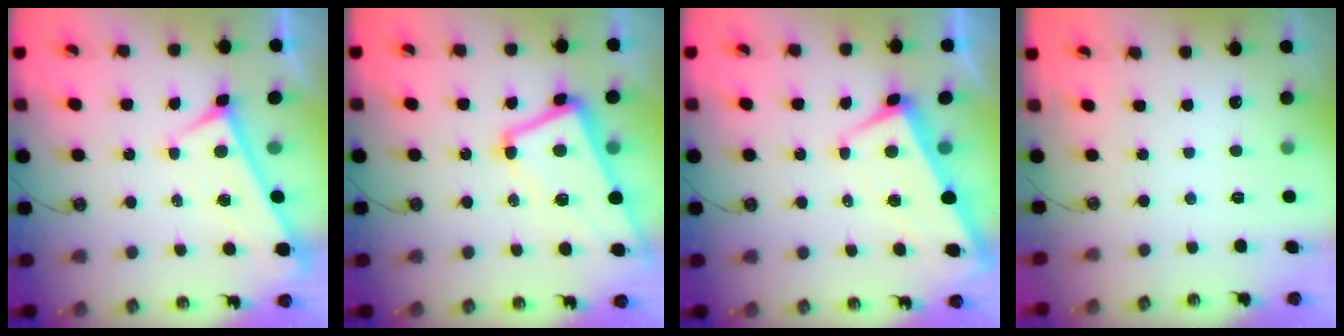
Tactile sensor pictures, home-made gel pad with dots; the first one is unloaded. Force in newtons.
{"total": 5.6, "press": 5.5, "slide": 1.4}
{"total": 1.6, "press": 1.4, "slide": 0.8}
{"total": 0.0}